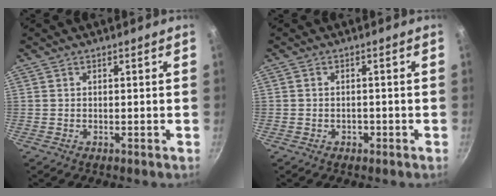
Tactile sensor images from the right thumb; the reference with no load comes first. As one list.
[{"total": 1.3, "force": [-0.6, 1.0, 0.6], "torque": [-0.004, 0.007, -0.005]}]